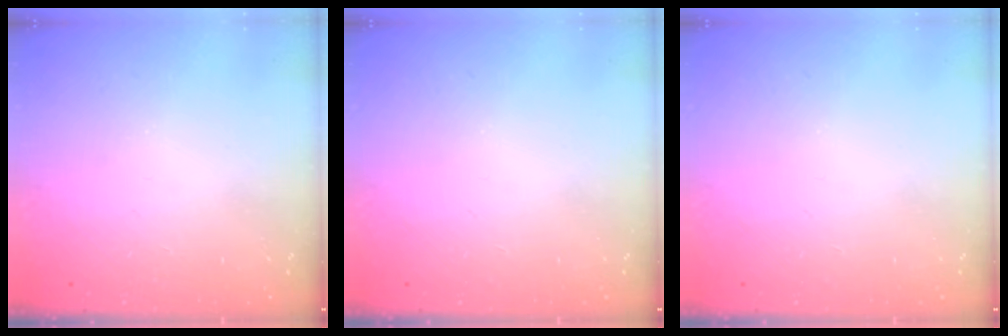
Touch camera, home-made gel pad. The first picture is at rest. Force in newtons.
{"total": 0.0}
{"total": 0.0}